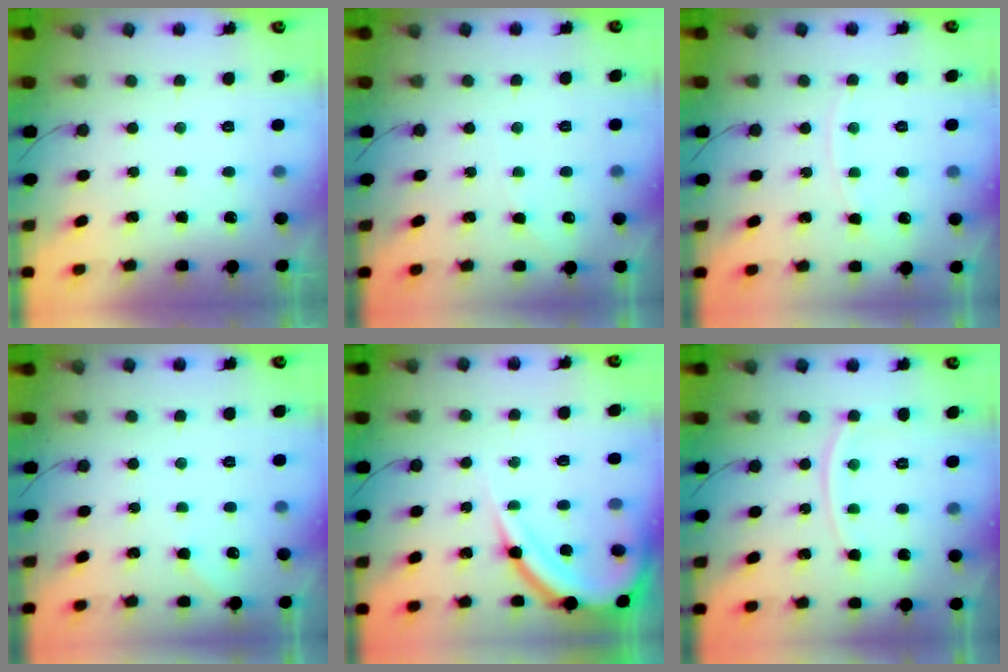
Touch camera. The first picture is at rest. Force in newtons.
{"total": 2.7, "press": 2.7, "slide": 0.4}
{"total": 4.5, "press": 4.4, "slide": 0.6}
{"total": 2.2, "press": 2.1, "slide": 0.3}
{"total": 12.8, "press": 12.8, "slide": 1.4}
{"total": 6.4, "press": 6.4, "slide": 0.8}